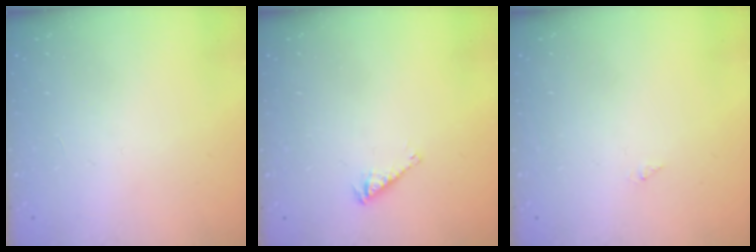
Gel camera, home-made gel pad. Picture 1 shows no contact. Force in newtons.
{"total": 2.9, "press": 2.8, "slide": 0.5}
{"total": 0.0}